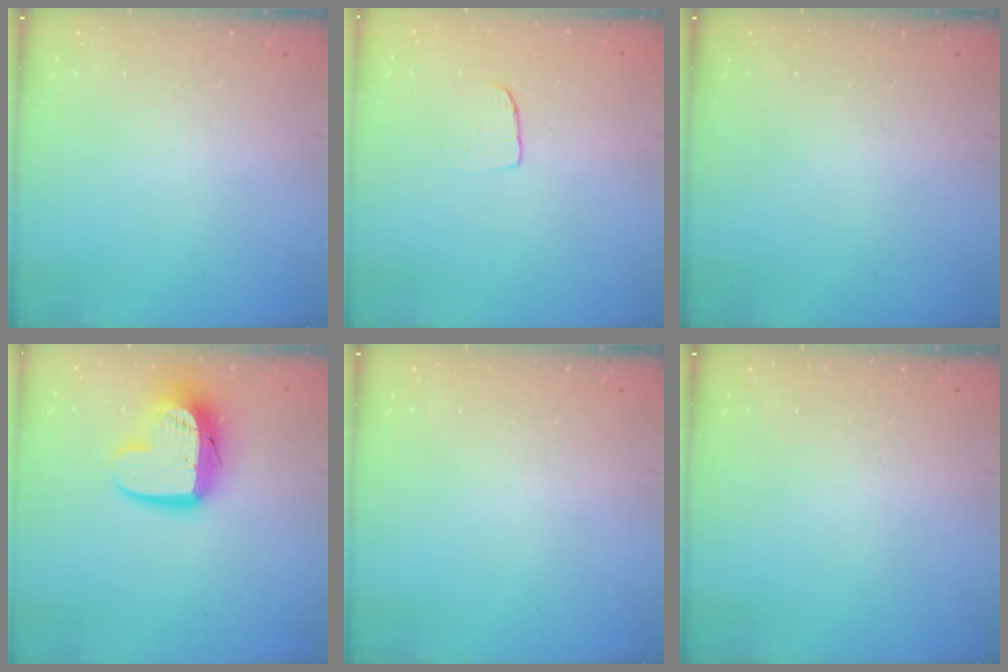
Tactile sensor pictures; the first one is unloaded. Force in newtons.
{"total": 5.5, "press": 5.5, "slide": 0.3}
{"total": 0.0}
{"total": 15.1, "press": 15.0, "slide": 1.2}
{"total": 0.0}
{"total": 0.0}